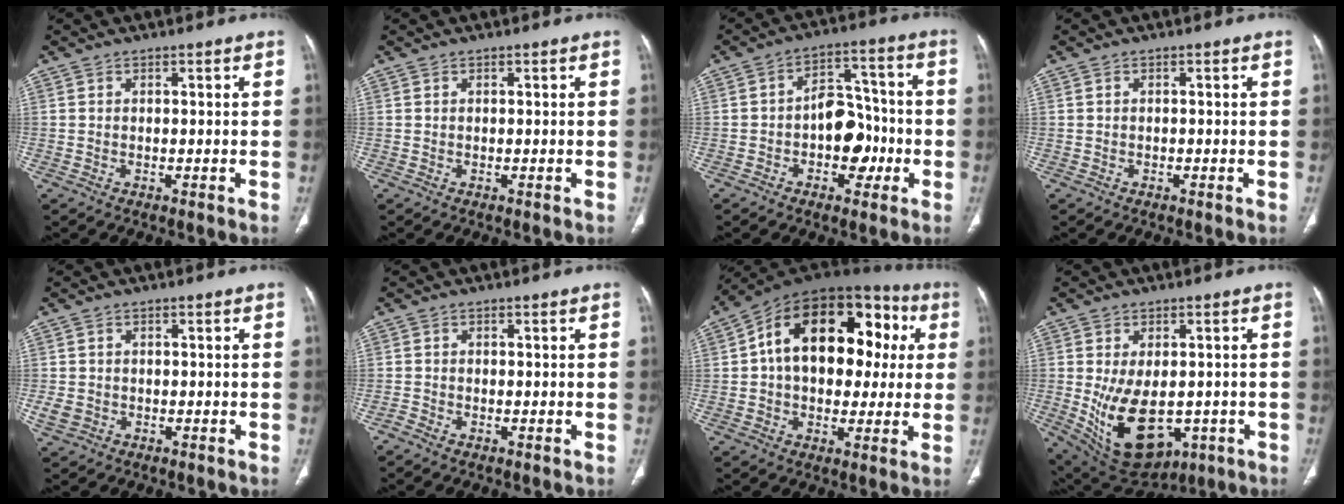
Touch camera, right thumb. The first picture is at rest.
{"total": 0.0}
{"total": 10.2, "force": [-2.6, 6.9, 7.1], "torque": [-0.065, 0.041, -0.042]}
{"total": 0.0}
{"total": 2.8, "force": [-0.8, 2.4, 1.2], "torque": [-0.025, 0.004, -0.009]}
{"total": 1.1, "force": [-0.9, 0.5, 0.4], "torque": [-0.011, 0.004, -0.020]}
{"total": 23.5, "force": [3.6, 14.7, 18.0], "torque": [-0.243, 0.046, 0.048]}
{"total": 15.8, "force": [-3.3, 9.7, 12.0], "torque": [-0.193, -0.008, -0.018]}